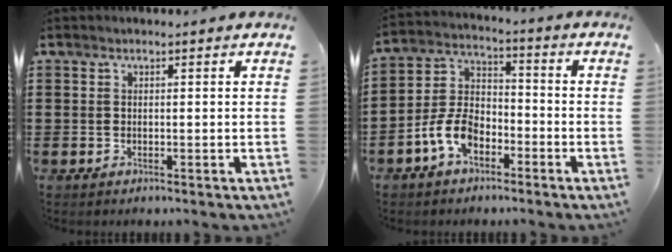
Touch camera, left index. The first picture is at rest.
{"total": 7.6, "force": [-4.1, 4.4, 4.6], "torque": [-0.122, 0.007, -0.084]}